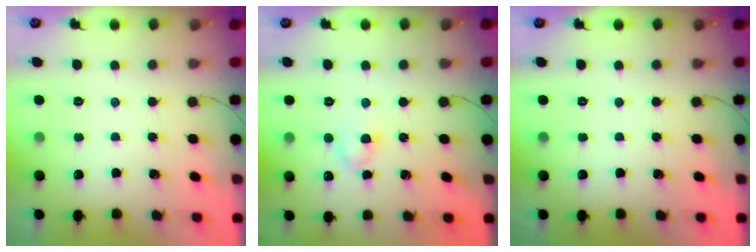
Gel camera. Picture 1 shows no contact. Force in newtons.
{"total": 3.1, "press": 2.8, "slide": 1.3}
{"total": 0.0}